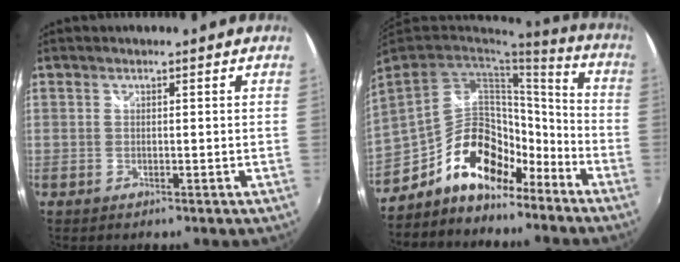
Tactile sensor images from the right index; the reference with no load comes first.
{"total": 19.6, "force": [-12.8, 11.2, 9.7], "torque": [-0.203, 0.039, -0.196]}